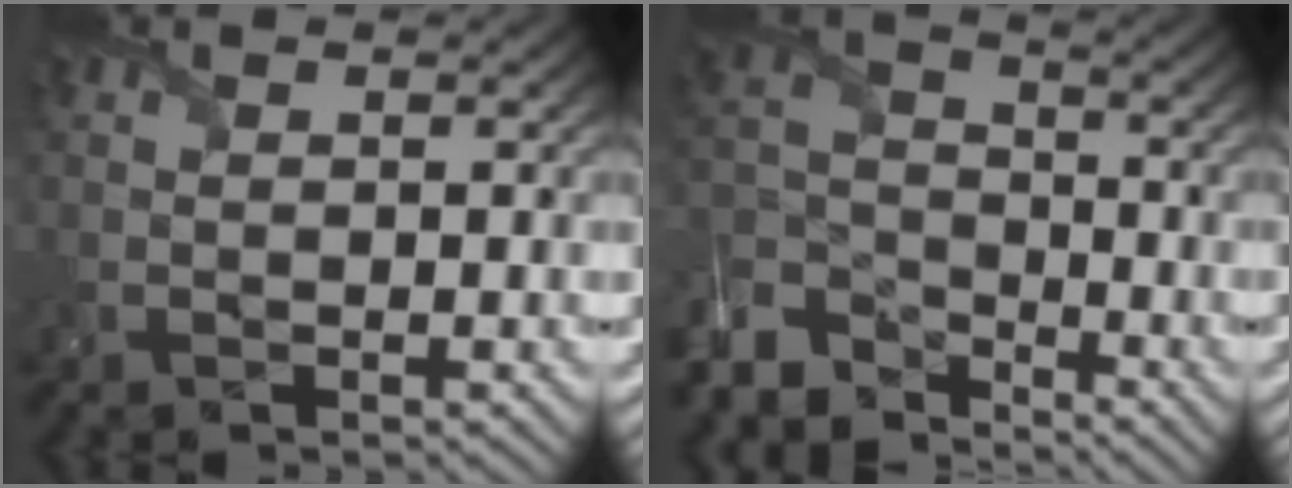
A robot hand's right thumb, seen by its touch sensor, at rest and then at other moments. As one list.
[{"total": 9.8, "force": [-7.4, 5.3, 3.6], "torque": [-0.108, -0.019, -0.156]}]